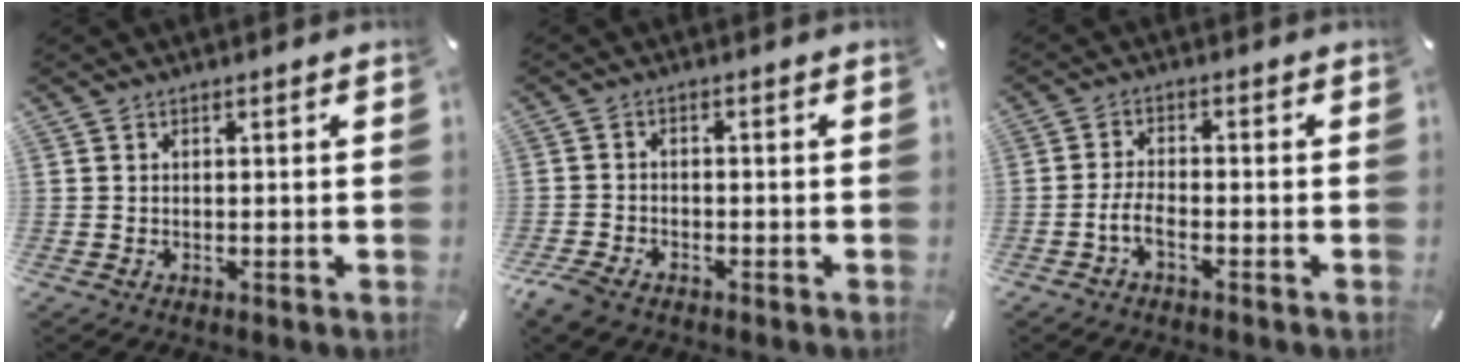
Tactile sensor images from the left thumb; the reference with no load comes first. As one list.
[{"total": 3.9, "force": [-3.0, 1.9, 1.6], "torque": [-0.051, 0.009, -0.063]}, {"total": 4.4, "force": [-2.2, 1.6, 3.4], "torque": [-0.078, 0.005, -0.045]}]